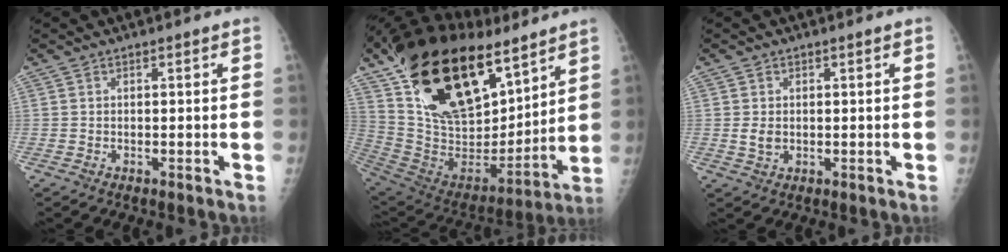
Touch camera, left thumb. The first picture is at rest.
{"total": 32.0, "force": [18.5, 15.6, 20.9], "torque": [-0.355, -0.042, 0.322]}
{"total": 2.5, "force": [0.1, 2.0, 1.4], "torque": [-0.014, -0.001, 0.007]}